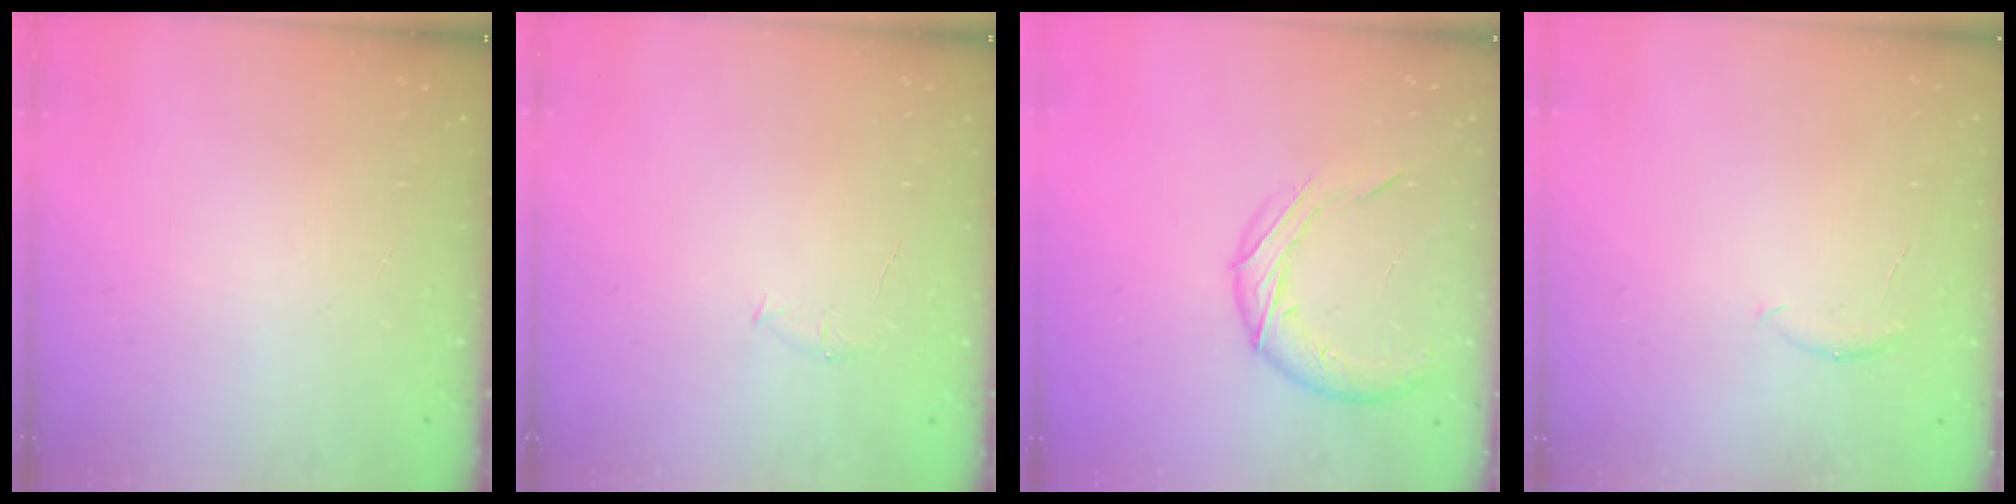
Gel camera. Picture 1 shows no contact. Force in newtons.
{"total": 4.0, "press": 3.8, "slide": 1.2}
{"total": 10.8, "press": 10.8, "slide": 0.4}
{"total": 5.0, "press": 4.9, "slide": 1.0}